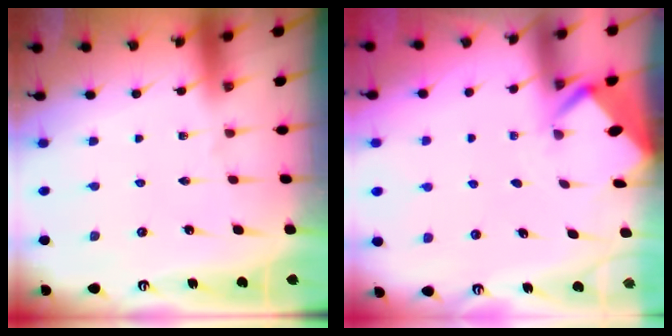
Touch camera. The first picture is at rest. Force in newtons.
{"total": 2.5, "press": 2.5, "slide": 0.2}